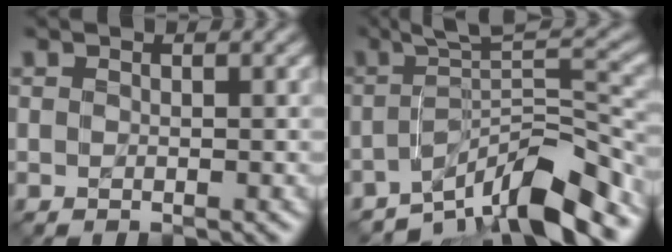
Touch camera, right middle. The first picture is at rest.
{"total": 9.1, "force": [-5.7, 2.1, 6.8], "torque": [-0.085, 0.008, -0.103]}